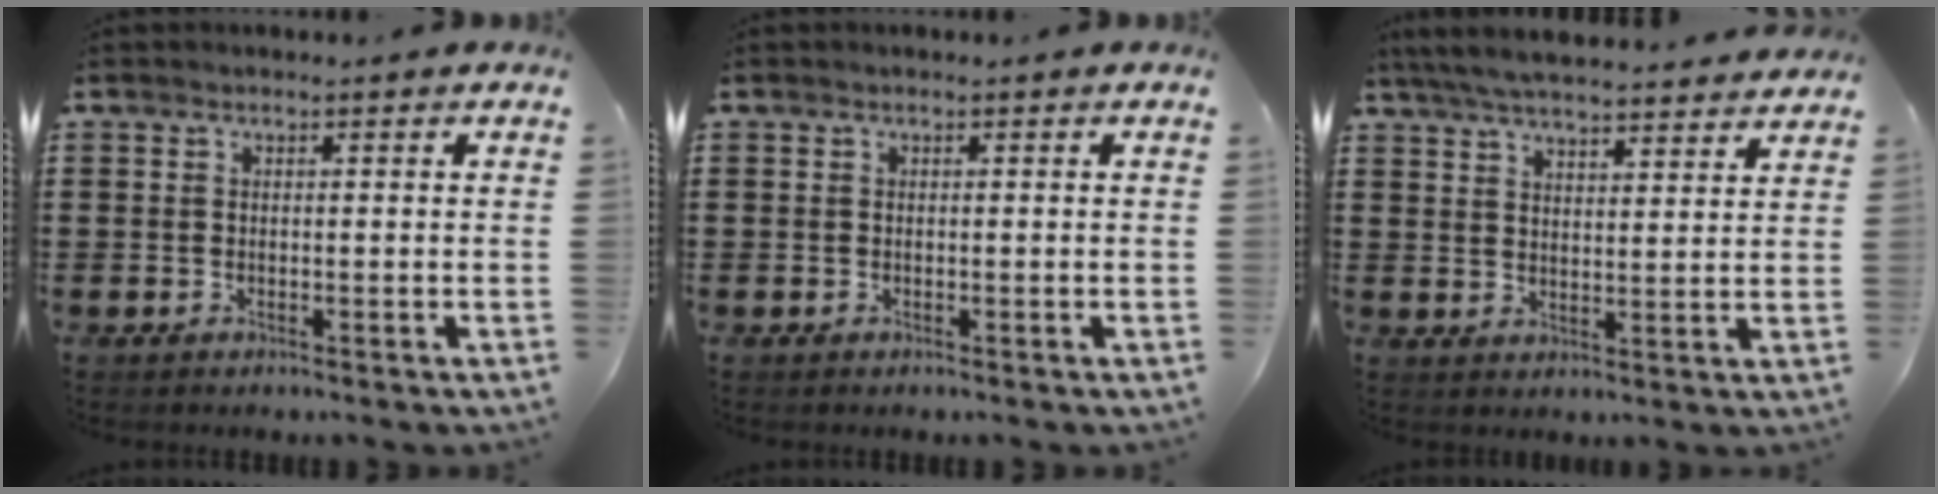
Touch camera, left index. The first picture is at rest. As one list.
[{"total": 0.0}, {"total": 5.6, "force": [5.3, 0.2, 1.7], "torque": [-0.051, -0.021, 0.096]}]